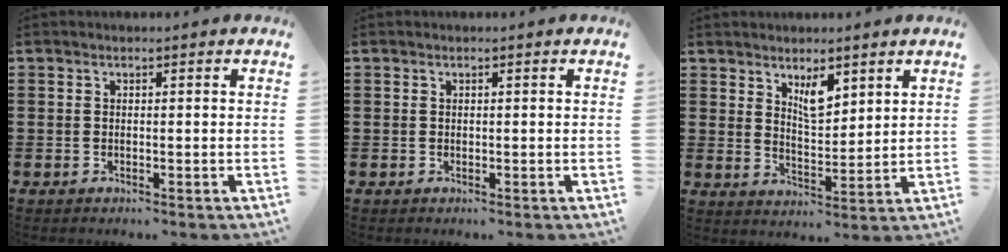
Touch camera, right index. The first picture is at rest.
{"total": 0.0}
{"total": 4.8, "force": [3.3, 1.8, 3.0], "torque": [-0.058, -0.004, 0.057]}